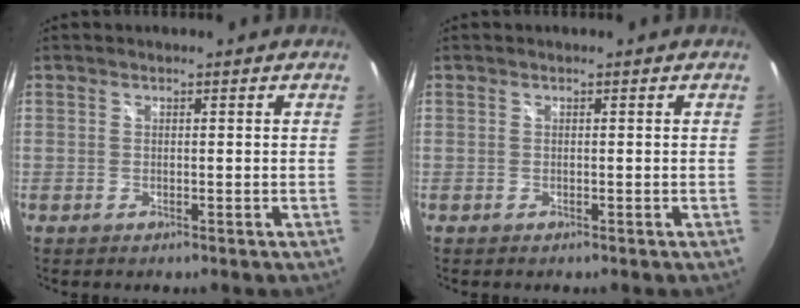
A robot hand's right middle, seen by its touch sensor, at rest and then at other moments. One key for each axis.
{"total": 0.0}